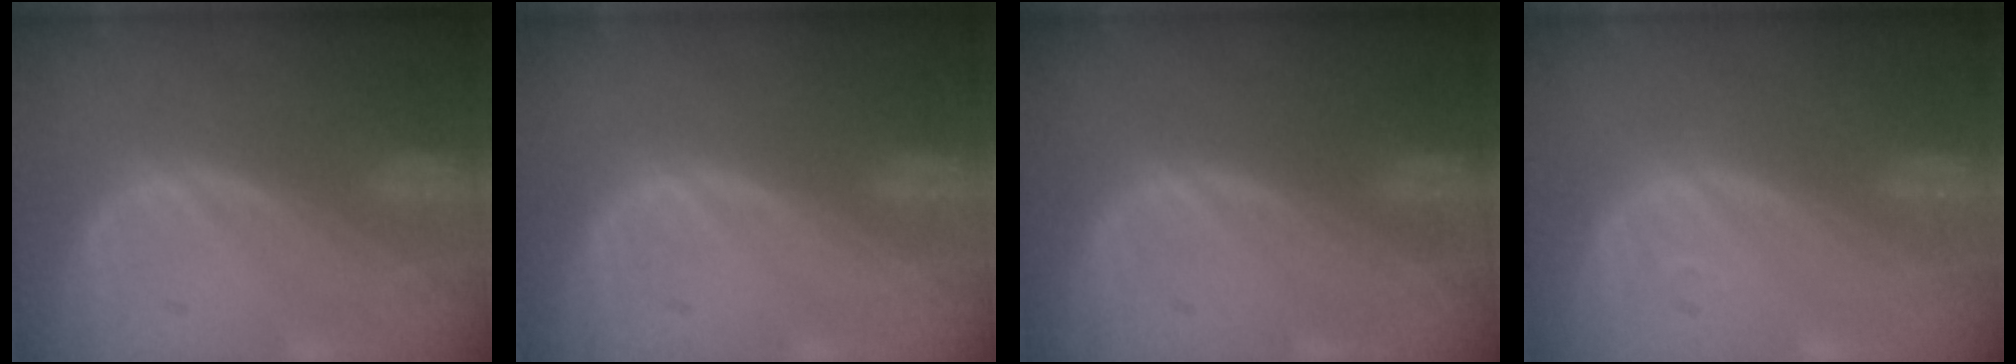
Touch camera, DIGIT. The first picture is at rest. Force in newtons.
{"total": 0.0}
{"total": 0.0}
{"total": 0.5, "press": 0.4, "slide": 0.3}